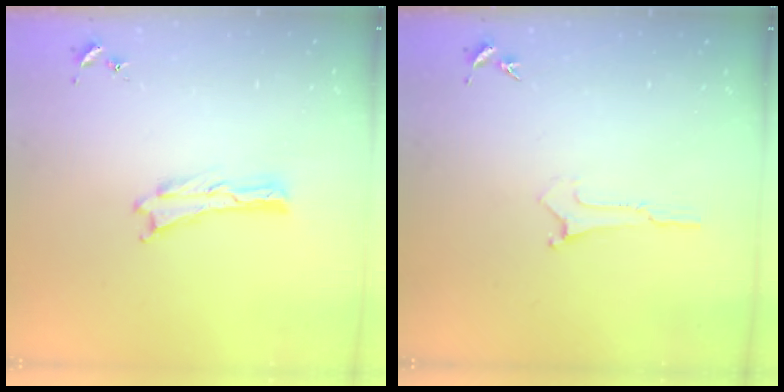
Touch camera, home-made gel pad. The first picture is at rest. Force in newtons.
{"total": 0.0}